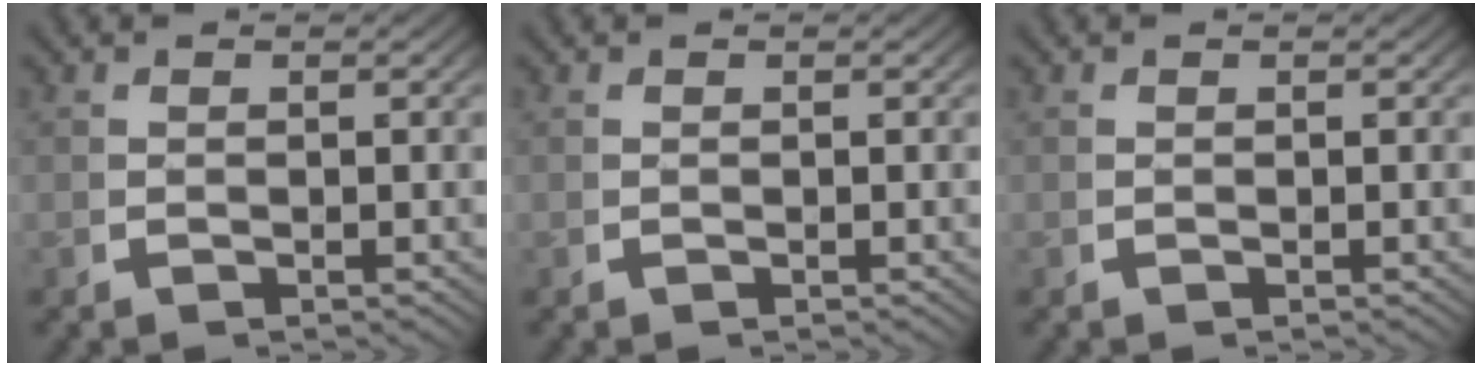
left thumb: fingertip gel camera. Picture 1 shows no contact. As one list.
[{"total": 0.0}, {"total": 0.0}]